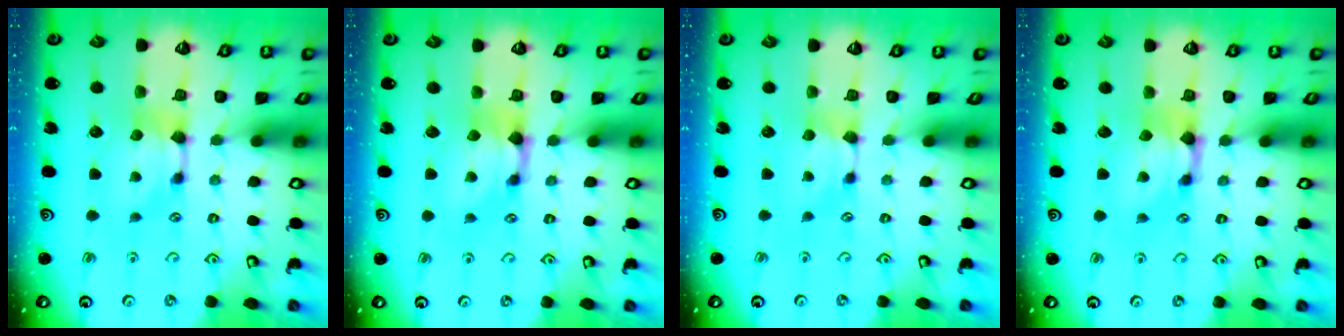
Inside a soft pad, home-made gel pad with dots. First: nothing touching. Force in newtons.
{"total": 1.3, "press": 0.5, "slide": 1.2}
{"total": 0.9, "press": 0.8, "slide": 0.3}
{"total": 1.3, "press": 0.5, "slide": 1.2}